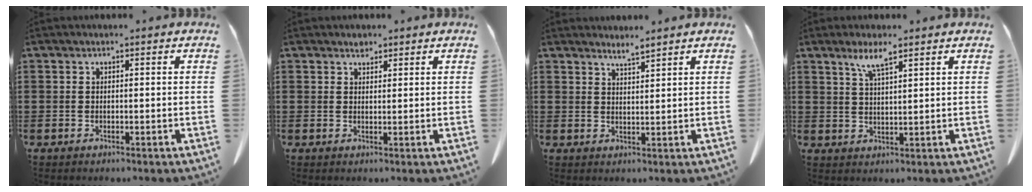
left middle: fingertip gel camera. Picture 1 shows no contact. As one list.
[{"total": 1.5, "force": [1.3, 0.6, 0.3], "torque": [-0.001, -0.004, 0.024]}, {"total": 2.6, "force": [2.4, -0.2, 0.9], "torque": [-0.021, -0.005, 0.045]}, {"total": 4.4, "force": [3.0, 0.5, 3.1], "torque": [-0.069, 0.003, 0.054]}]